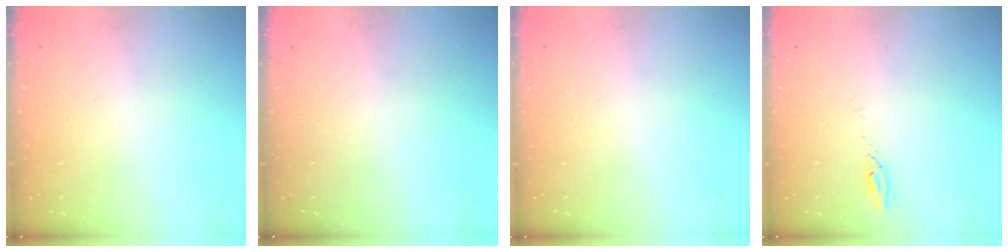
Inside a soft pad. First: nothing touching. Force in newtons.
{"total": 0.0}
{"total": 0.0}
{"total": 2.7, "press": 2.7, "slide": 0.2}